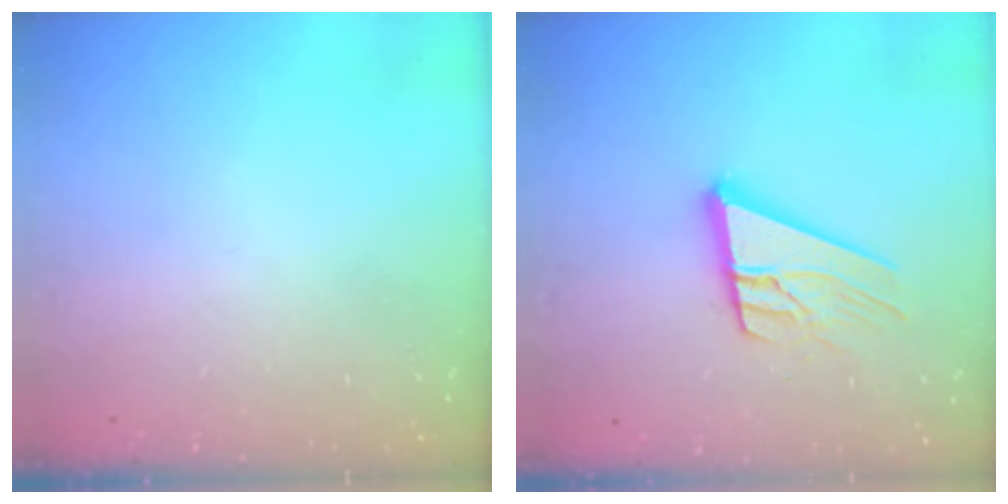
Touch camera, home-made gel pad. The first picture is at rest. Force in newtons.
{"total": 14.1, "press": 13.9, "slide": 2.4}